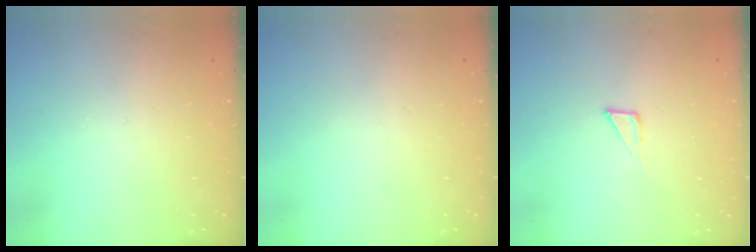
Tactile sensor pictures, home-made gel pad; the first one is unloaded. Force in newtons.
{"total": 0.0}
{"total": 2.3, "press": 2.3, "slide": 0.1}